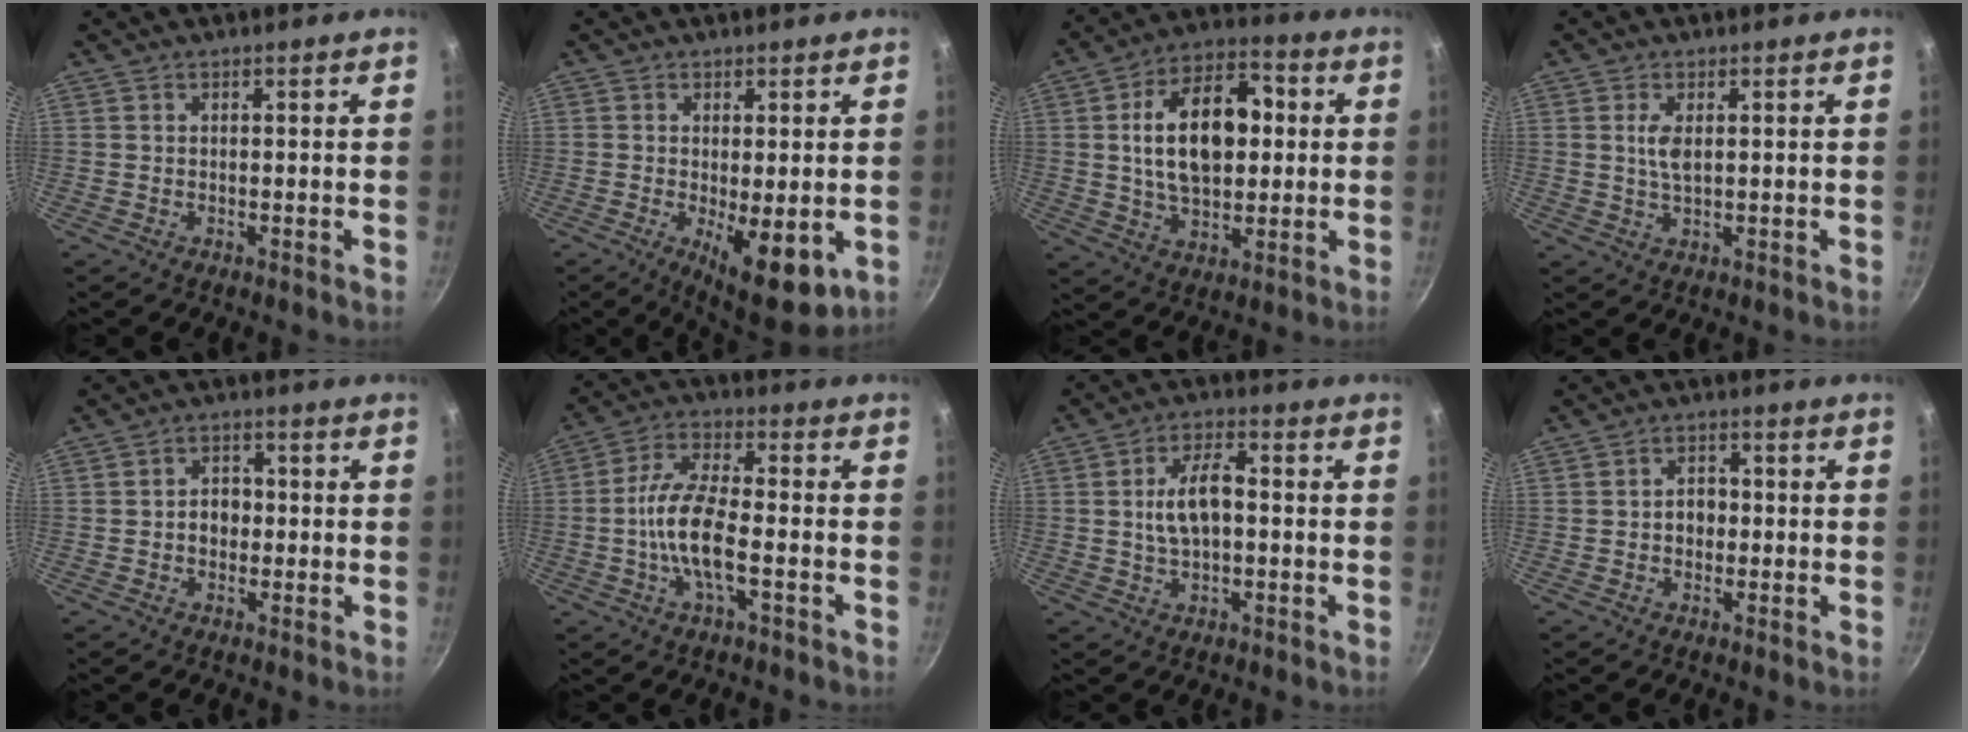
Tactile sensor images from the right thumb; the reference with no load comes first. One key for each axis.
{"total": 10.7, "fx": -2.8, "fy": 4.0, "fz": 9.5, "tx": -0.130, "ty": -0.022, "tz": -0.027}
{"total": 17.6, "fx": 2.2, "fy": 10.3, "fz": 14.1, "tx": -0.210, "ty": 0.014, "tz": 0.033}
{"total": 3.4, "fx": 0.7, "fy": 1.4, "fz": 3.0, "tx": -0.066, "ty": -0.004, "tz": 0.018}
{"total": 4.1, "fx": -0.4, "fy": 3.2, "fz": 2.5, "tx": -0.020, "ty": 0.012, "tz": -0.013}
{"total": 11.3, "fx": -2.3, "fy": 4.2, "fz": 10.2, "tx": -0.213, "ty": 0.029, "tz": -0.047}
{"total": 8.2, "fx": 0.2, "fy": 4.2, "fz": 7.1, "tx": -0.128, "ty": 0.016, "tz": 0.001}
{"total": 3.6, "fx": -0.4, "fy": 2.9, "fz": 2.2, "tx": -0.017, "ty": 0.012, "tz": -0.012}